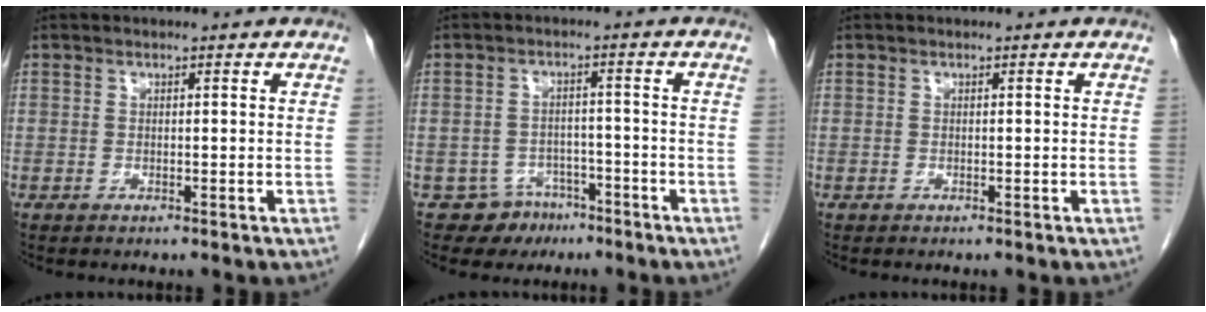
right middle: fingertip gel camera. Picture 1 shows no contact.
{"total": 4.8, "force": [-3.2, 3.6, 0.1], "torque": [0.004, 0.011, -0.044]}
{"total": 0.0}